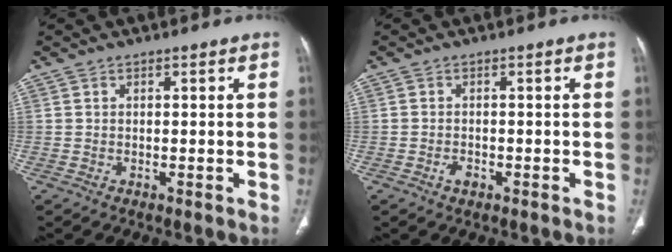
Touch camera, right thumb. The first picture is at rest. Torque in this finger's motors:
{"motor_torque": [0.63, 0.42, -0.23, -0.09, -0.01]}